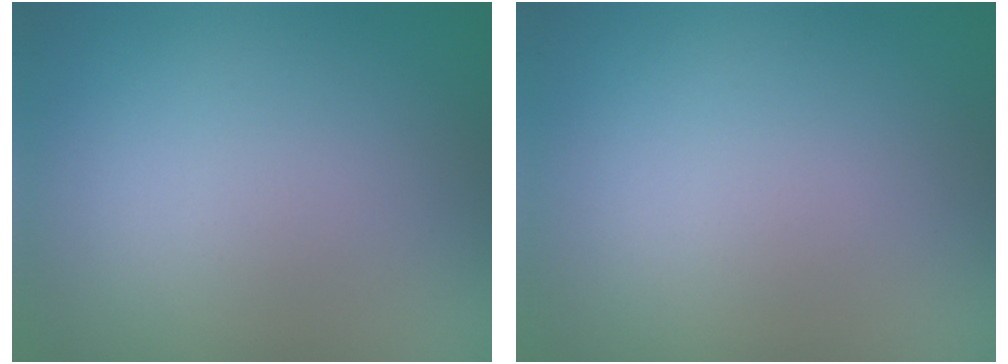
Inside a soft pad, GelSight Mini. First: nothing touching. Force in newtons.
{"total": 0.0}